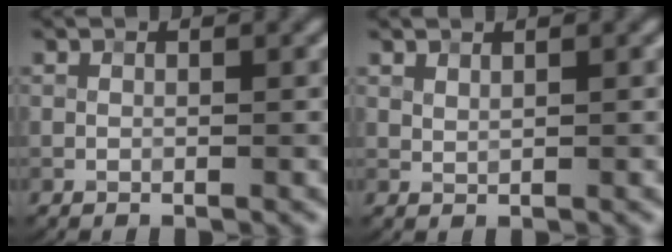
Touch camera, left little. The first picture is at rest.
{"total": 0.9, "force": [0.8, 0.2, 0.3], "torque": [-0.012, -0.001, 0.017]}